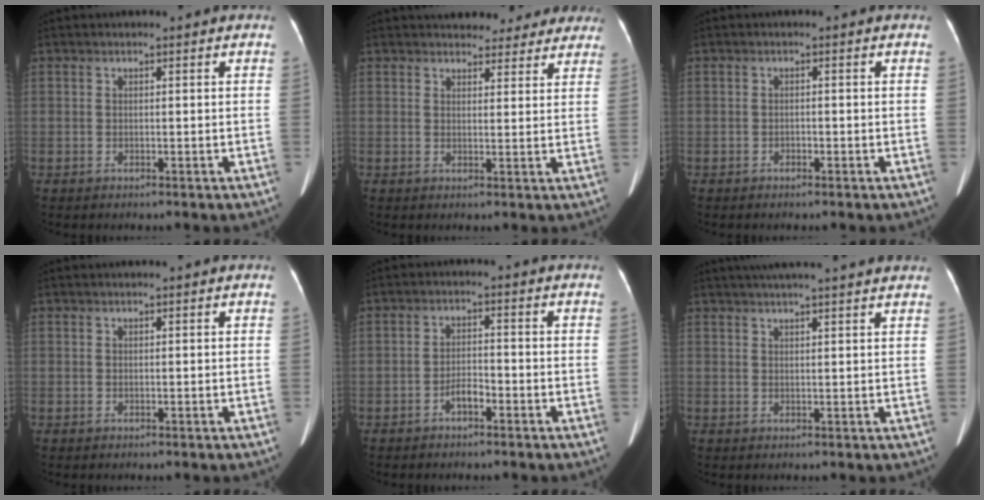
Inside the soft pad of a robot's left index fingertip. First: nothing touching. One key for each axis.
{"total": 11.7, "fx": 10.5, "fy": 4.5, "fz": 2.7, "tx": -0.002, "ty": 0.011, "tz": 0.111}
{"total": 0.7, "fx": -0.5, "fy": 0.3, "fz": 0.3, "tx": -0.005, "ty": 0.001, "tz": -0.009}
{"total": 0.0}
{"total": 2.7, "fx": -1.8, "fy": 0.9, "fz": 1.8, "tx": -0.032, "ty": 0.007, "tz": -0.032}
{"total": 12.5, "fx": 10.9, "fy": 0.3, "fz": 6.1, "tx": -0.096, "ty": 0.036, "tz": 0.135}